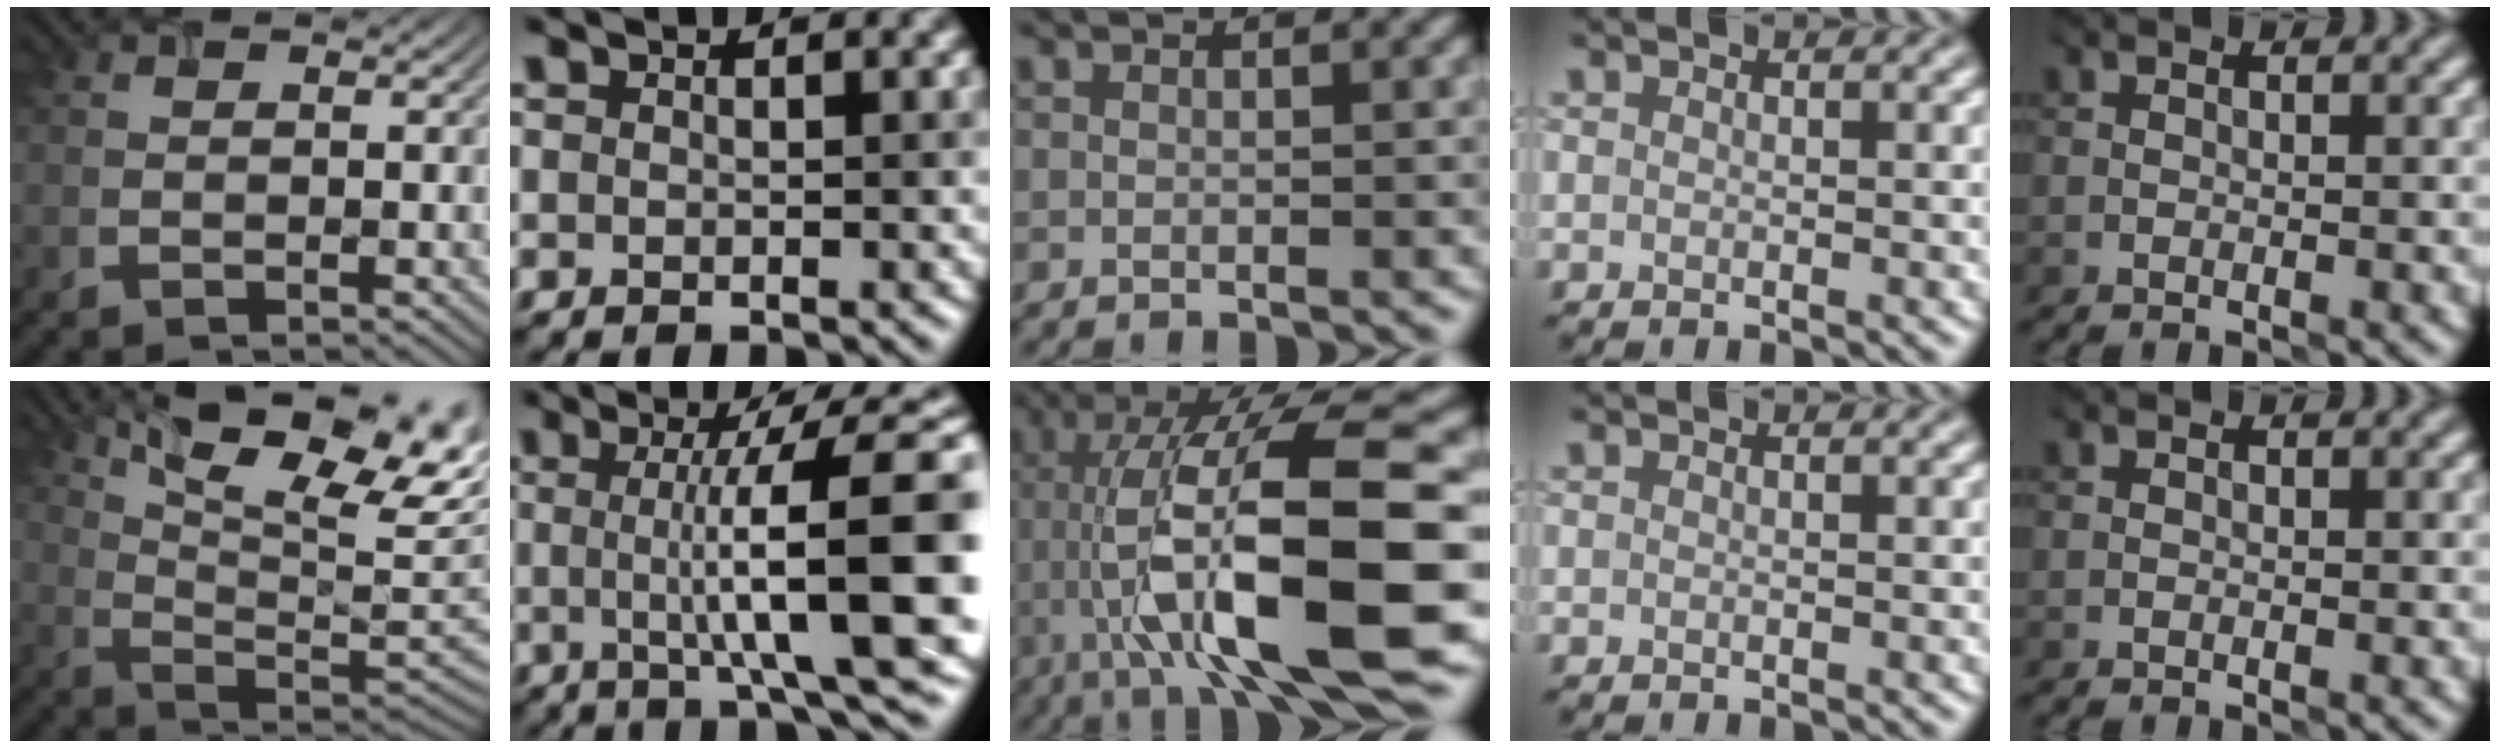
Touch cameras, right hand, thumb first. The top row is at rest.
{"thumb": {"total": 16.0, "force": [7.8, 6.4, 12.4], "torque": [-0.209, 0.012, 0.119]}, "index": {"total": 12.7, "force": [0.2, 2.9, 12.3], "torque": [-0.146, 0.009, 0.006]}, "middle": {"total": 14.0, "force": [-2.4, 3.0, 13.5], "torque": [-0.240, 0.028, -0.021]}}